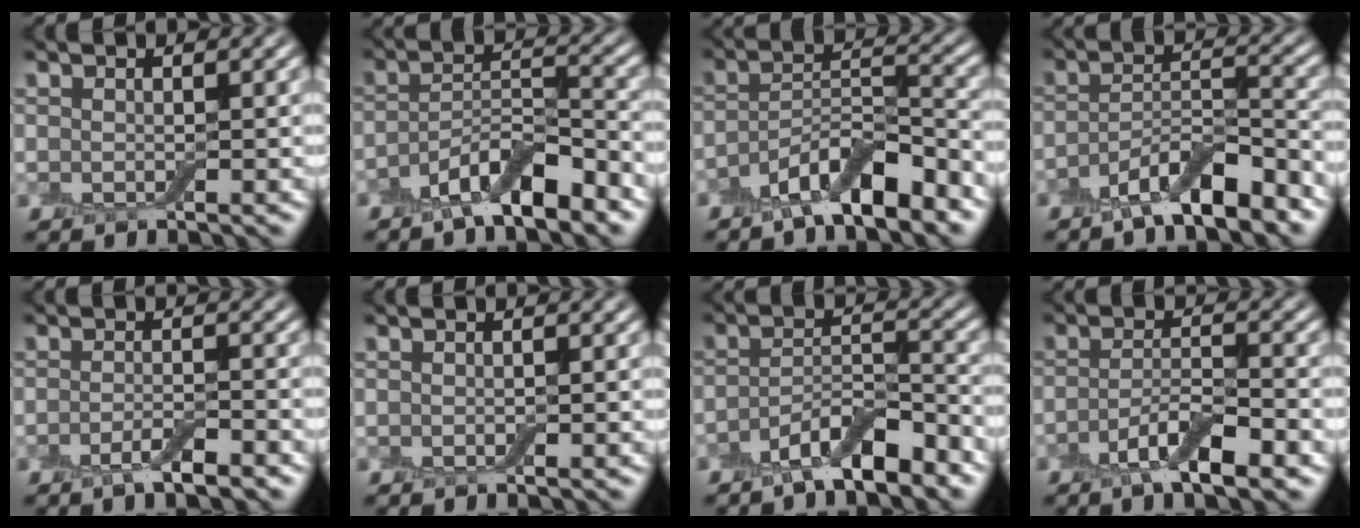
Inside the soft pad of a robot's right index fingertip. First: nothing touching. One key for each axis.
{"total": 5.9, "fx": -4.0, "fy": 1.7, "fz": 4.0, "tx": -0.069, "ty": 0.000, "tz": -0.073}
{"total": 6.7, "fx": -4.5, "fy": 2.0, "fz": 4.5, "tx": -0.076, "ty": 0.005, "tz": -0.081}
{"total": 6.1, "fx": -4.3, "fy": 1.6, "fz": 4.0, "tx": -0.067, "ty": 0.000, "tz": -0.077}
{"total": 2.5, "fx": -1.5, "fy": 0.5, "fz": 1.9, "tx": -0.034, "ty": 0.000, "tz": -0.029}
{"total": 0.0}
{"total": 5.4, "fx": -3.7, "fy": 1.5, "fz": 3.5, "tx": -0.059, "ty": 0.000, "tz": -0.068}
{"total": 4.6, "fx": -2.6, "fy": 1.1, "fz": 3.6, "tx": -0.066, "ty": 0.000, "tz": -0.051}